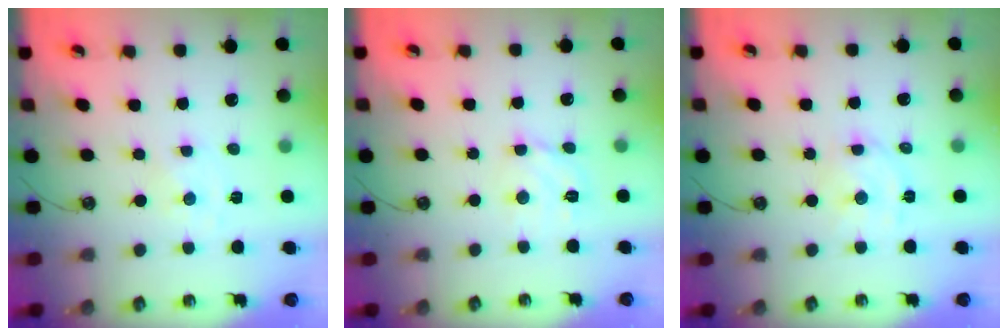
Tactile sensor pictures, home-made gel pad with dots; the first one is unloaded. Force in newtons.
{"total": 5.8, "press": 5.8, "slide": 0.3}
{"total": 6.4, "press": 6.3, "slide": 1.0}